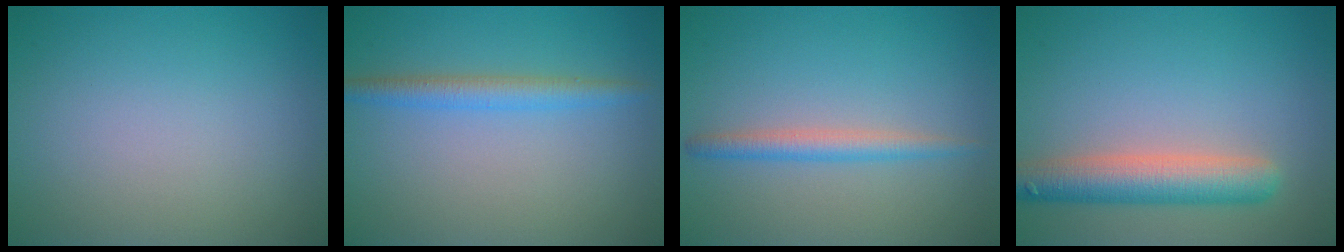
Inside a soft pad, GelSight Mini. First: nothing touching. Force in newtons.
{"total": 2.4, "press": 2.4, "slide": 0.2}
{"total": 2.2, "press": 2.2, "slide": 0.1}
{"total": 5.2, "press": 5.2, "slide": 0.4}